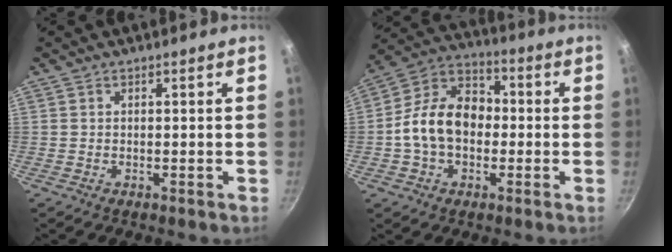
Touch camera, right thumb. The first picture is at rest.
{"total": 14.1, "force": [-1.3, 10.2, 9.7], "torque": [-0.135, 0.040, -0.042]}